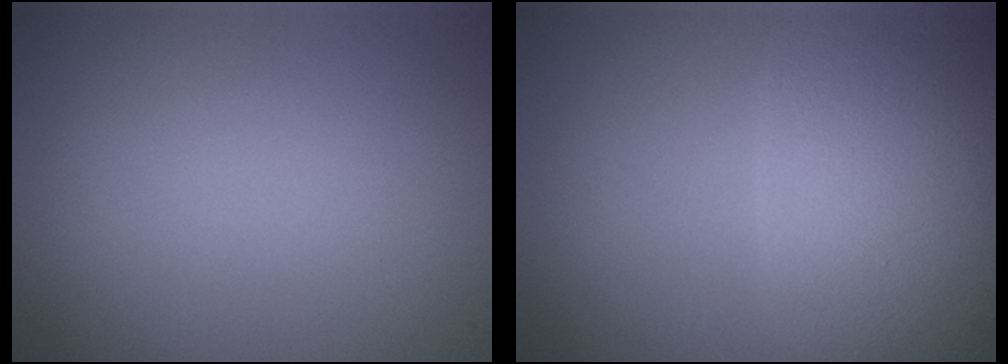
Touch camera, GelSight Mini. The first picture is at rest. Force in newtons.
{"total": 8.0, "press": 8.0, "slide": 0.7}